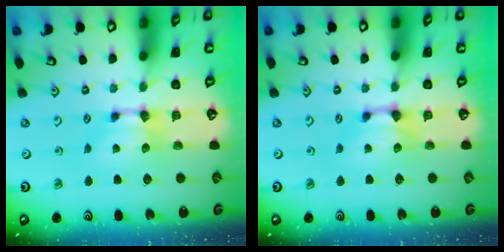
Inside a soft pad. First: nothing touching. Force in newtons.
{"total": 0.8, "press": 0.3, "slide": 0.7}